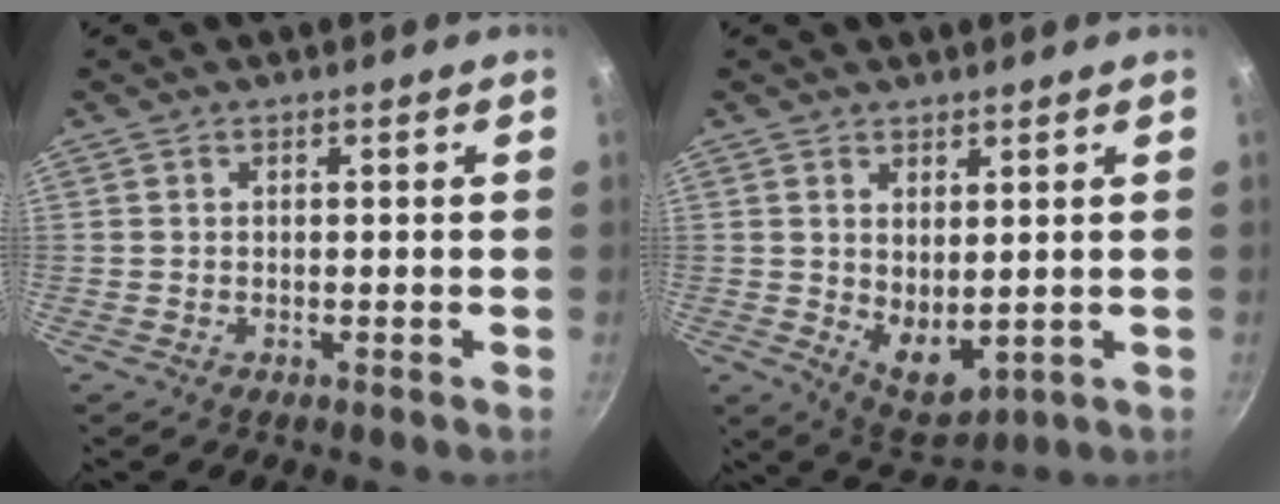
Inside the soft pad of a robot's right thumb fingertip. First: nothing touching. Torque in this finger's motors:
{"motor_torque": [-0.37, 0.82, 0.01, 0.20, 0.09]}